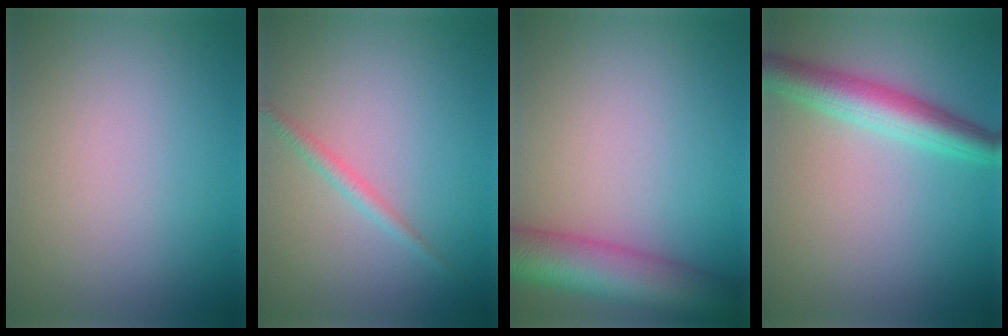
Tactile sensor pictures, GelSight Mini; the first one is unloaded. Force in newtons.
{"total": 1.3, "press": 1.3, "slide": 0.0}
{"total": 8.5, "press": 8.5, "slide": 0.4}
{"total": 4.7, "press": 4.7, "slide": 0.1}